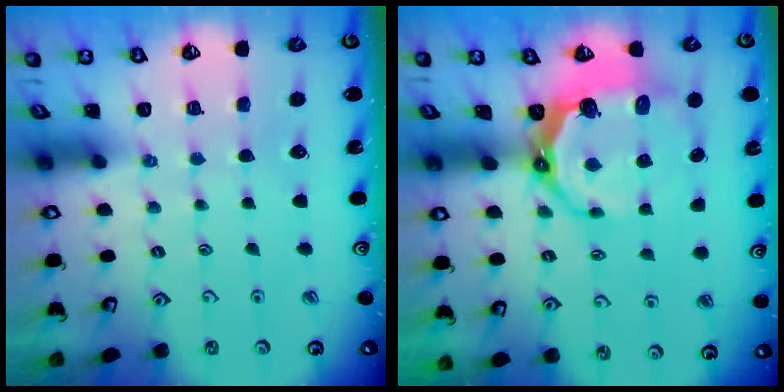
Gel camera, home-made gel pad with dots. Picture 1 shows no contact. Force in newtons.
{"total": 9.5, "press": 8.3, "slide": 4.5}